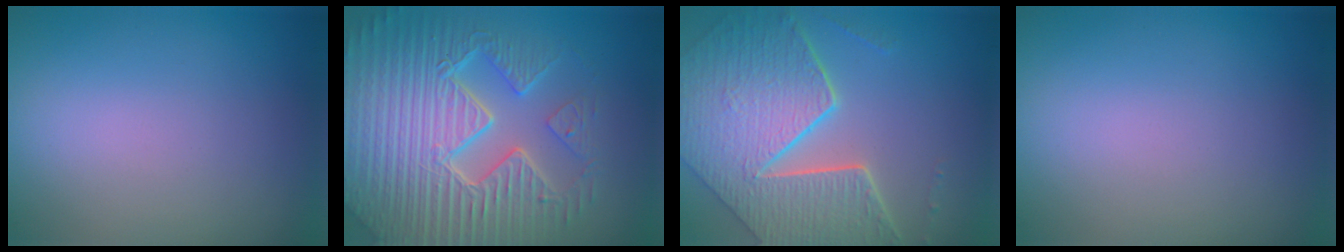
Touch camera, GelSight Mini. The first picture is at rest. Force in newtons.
{"total": 9.8, "press": 6.8, "slide": 7.0}
{"total": 8.8, "press": 6.3, "slide": 6.2}
{"total": 0.0}